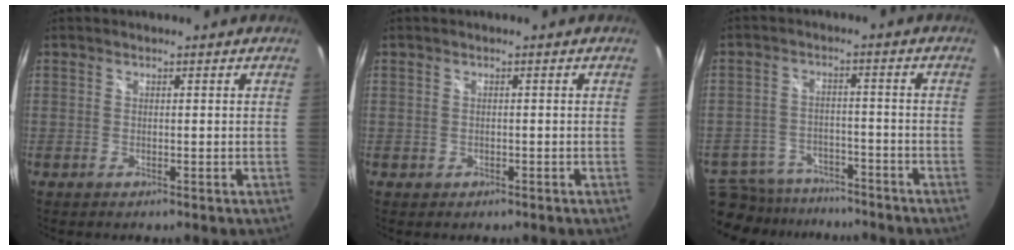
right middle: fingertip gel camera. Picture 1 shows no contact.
{"total": 0.7, "force": [-0.3, 0.6, 0.2], "torque": [-0.002, -0.002, -0.003]}
{"total": 15.9, "force": [-13.0, 7.2, 5.5], "torque": [-0.148, 0.002, -0.194]}